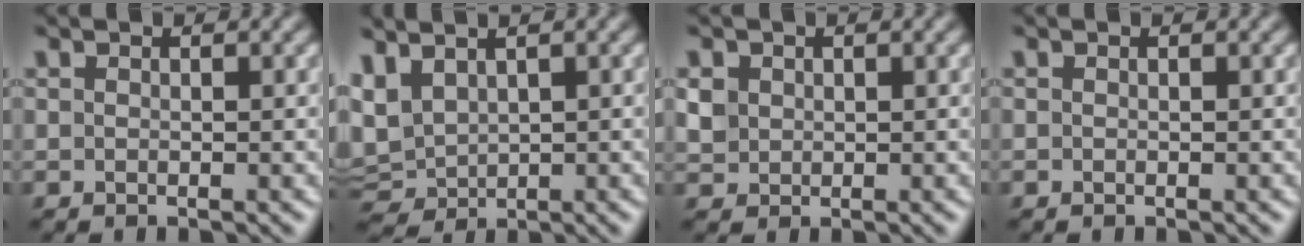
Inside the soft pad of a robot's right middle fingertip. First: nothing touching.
{"total": 3.5, "force": [1.2, 2.5, 2.0], "torque": [-0.054, 0.005, 0.027]}
{"total": 1.9, "force": [0.5, 1.7, 0.6], "torque": [-0.016, -0.001, 0.013]}
{"total": 0.0}